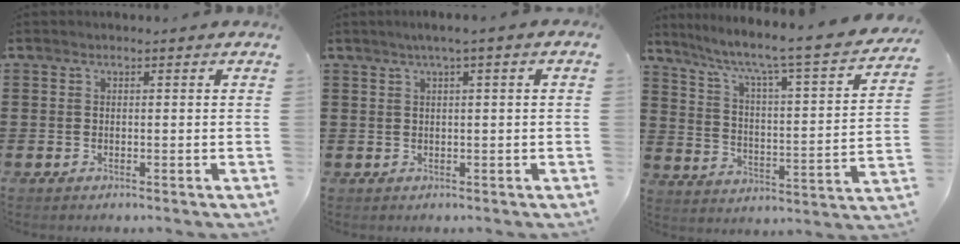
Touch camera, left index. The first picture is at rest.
{"total": 1.6, "force": [0.3, -0.1, 1.6], "torque": [-0.029, -0.003, 0.006]}
{"total": 5.2, "force": [4.0, -0.3, 3.3], "torque": [-0.084, -0.045, 0.054]}